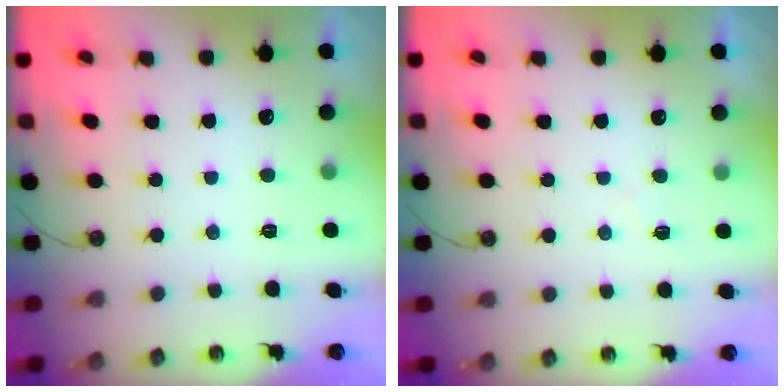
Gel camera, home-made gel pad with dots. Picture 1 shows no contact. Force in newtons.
{"total": 3.8, "press": 3.7, "slide": 0.4}